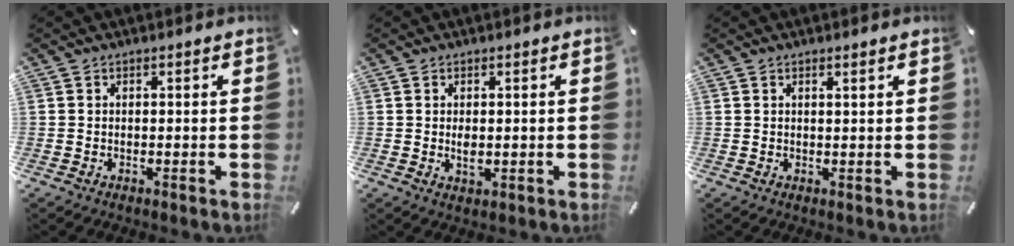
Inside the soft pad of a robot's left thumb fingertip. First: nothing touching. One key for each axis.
{"total": 2.4, "fx": 0.0, "fy": 1.1, "fz": 2.1, "tx": -0.042, "ty": -0.005, "tz": -0.004}
{"total": 0.9, "fx": 0.7, "fy": -0.1, "fz": 0.5, "tx": -0.010, "ty": -0.003, "tz": 0.014}